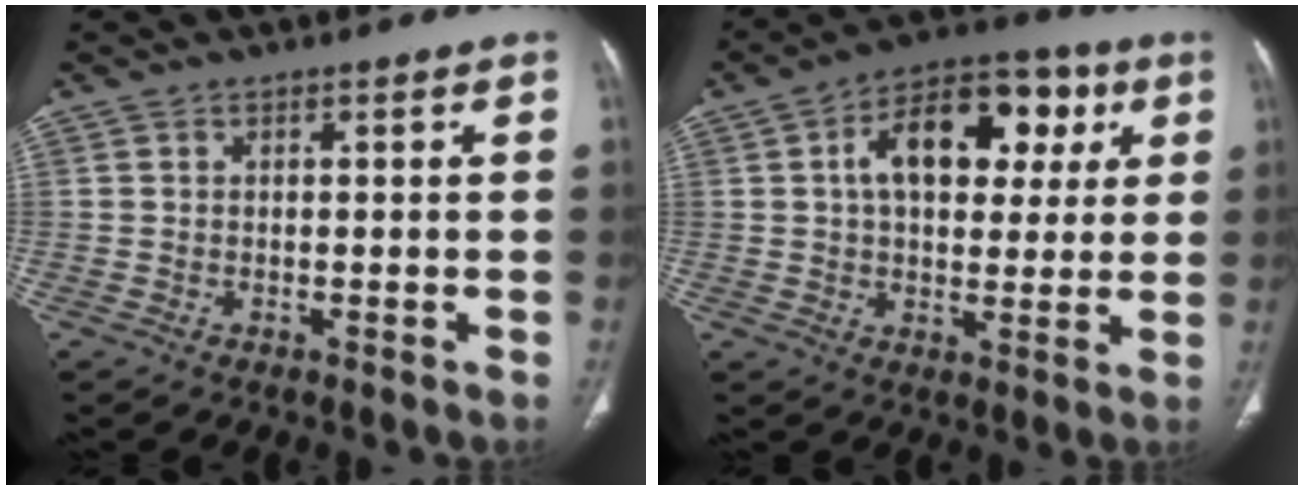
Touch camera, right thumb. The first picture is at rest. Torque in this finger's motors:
{"motor_torque": [1.77, 2.09, 1.27, 0.11, 0.09]}